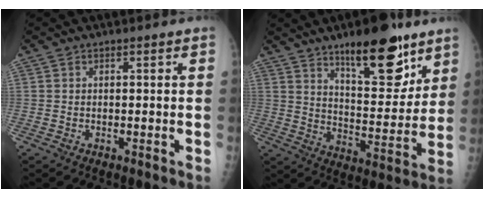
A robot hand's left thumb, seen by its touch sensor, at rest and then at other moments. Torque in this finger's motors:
{"motor_torque": [0.42, 0.44, 0.98, -0.80, 0.10]}